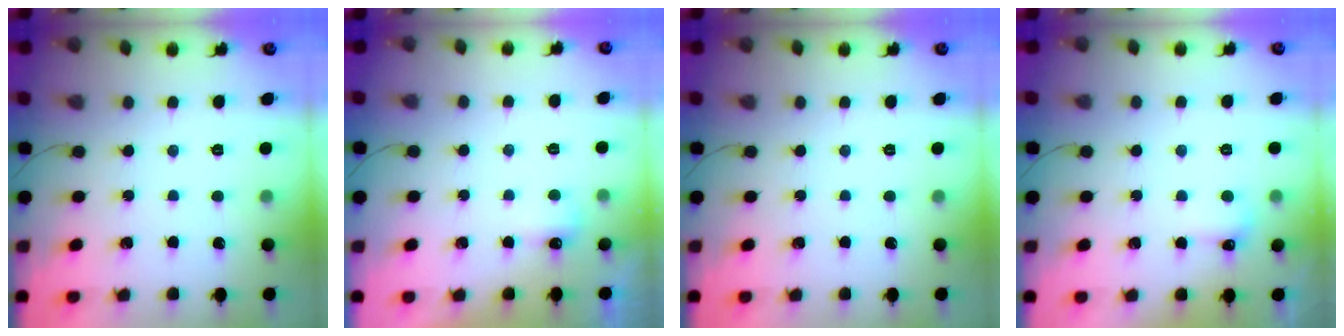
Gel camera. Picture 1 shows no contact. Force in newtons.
{"total": 4.0, "press": 3.8, "slide": 1.0}
{"total": 0.0}
{"total": 3.9, "press": 3.8, "slide": 0.9}